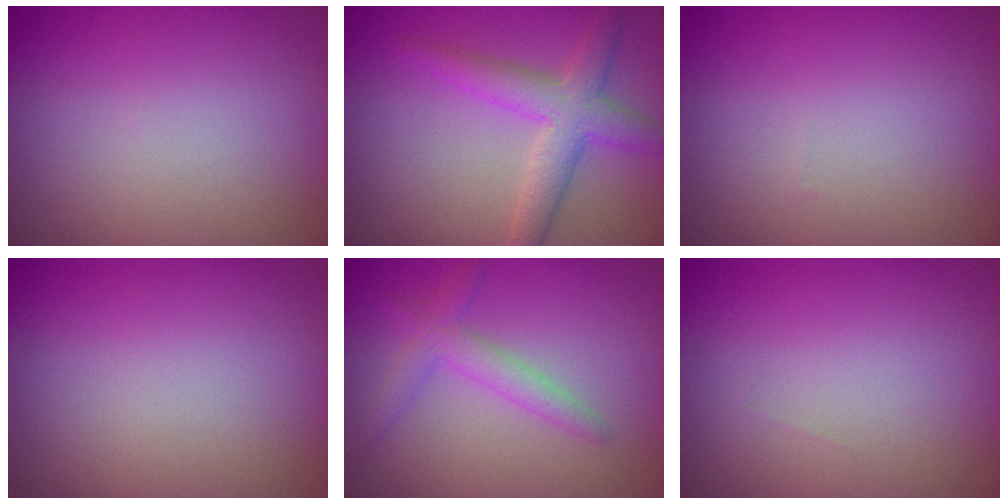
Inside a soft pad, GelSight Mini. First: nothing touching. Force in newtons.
{"total": 4.2, "press": 4.2, "slide": 0.1}
{"total": 0.0}
{"total": 0.0}
{"total": 2.4, "press": 2.4, "slide": 0.2}
{"total": 0.0}